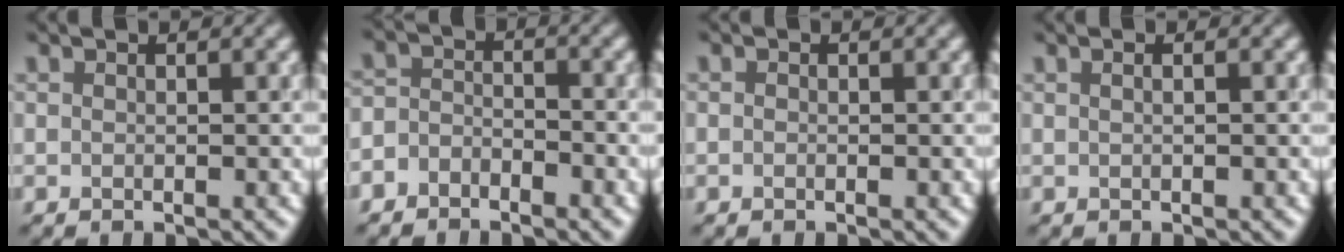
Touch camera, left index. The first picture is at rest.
{"total": 2.4, "force": [-2.2, 1.0, 0.1], "torque": [-0.004, 0.004, -0.045]}
{"total": 0.5, "force": [-0.4, -0.1, -0.3], "torque": [0.004, -0.006, -0.002]}
{"total": 0.9, "force": [0.3, 0.5, 0.6], "torque": [0.008, -0.001, -0.009]}